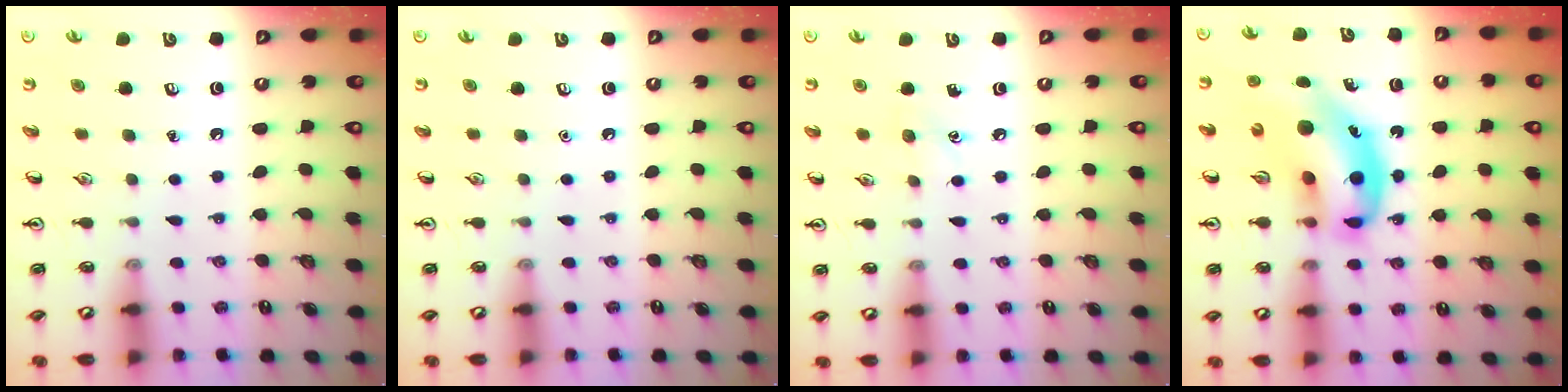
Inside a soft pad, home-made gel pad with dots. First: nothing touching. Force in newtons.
{"total": 0.0}
{"total": 5.3, "press": 5.2, "slide": 1.2}
{"total": 14.3, "press": 13.8, "slide": 3.8}